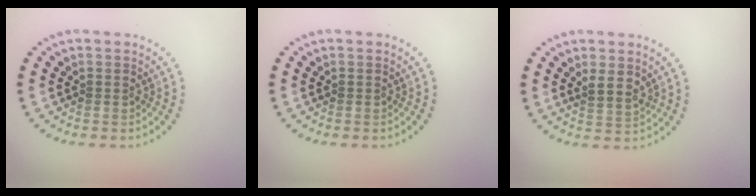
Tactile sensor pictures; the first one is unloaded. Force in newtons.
{"total": 0.0}
{"total": 1.4, "press": 1.3, "slide": 0.7}